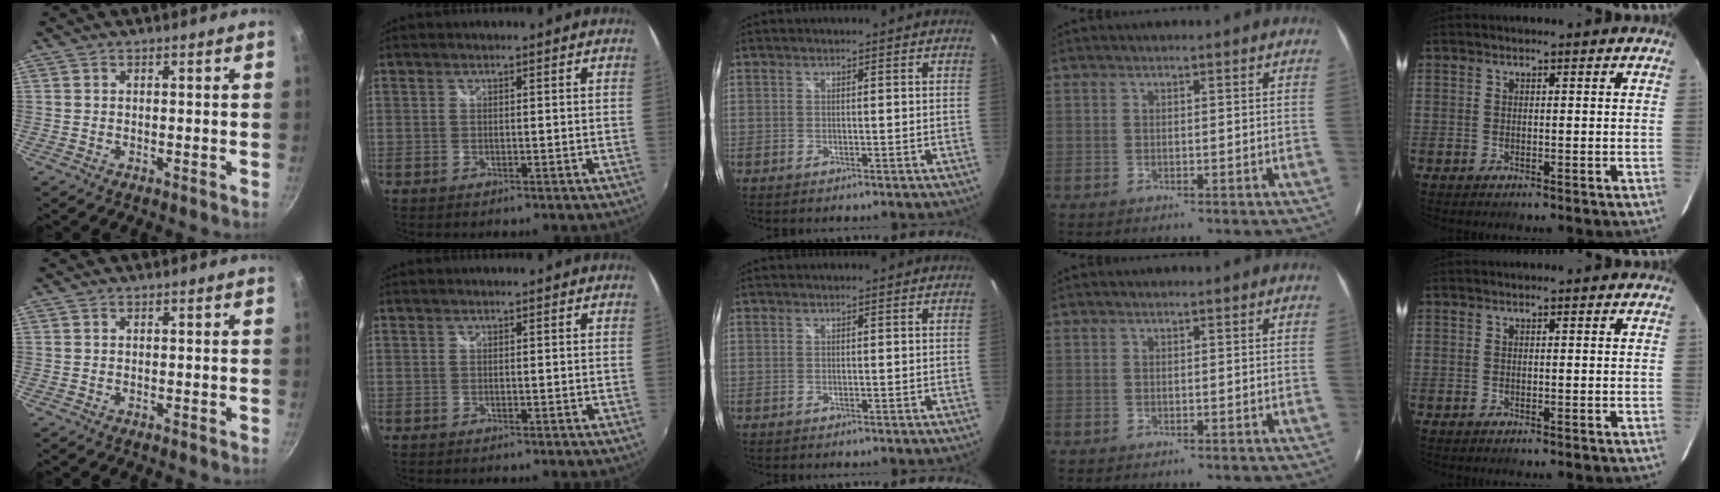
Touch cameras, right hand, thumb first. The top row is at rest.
{}